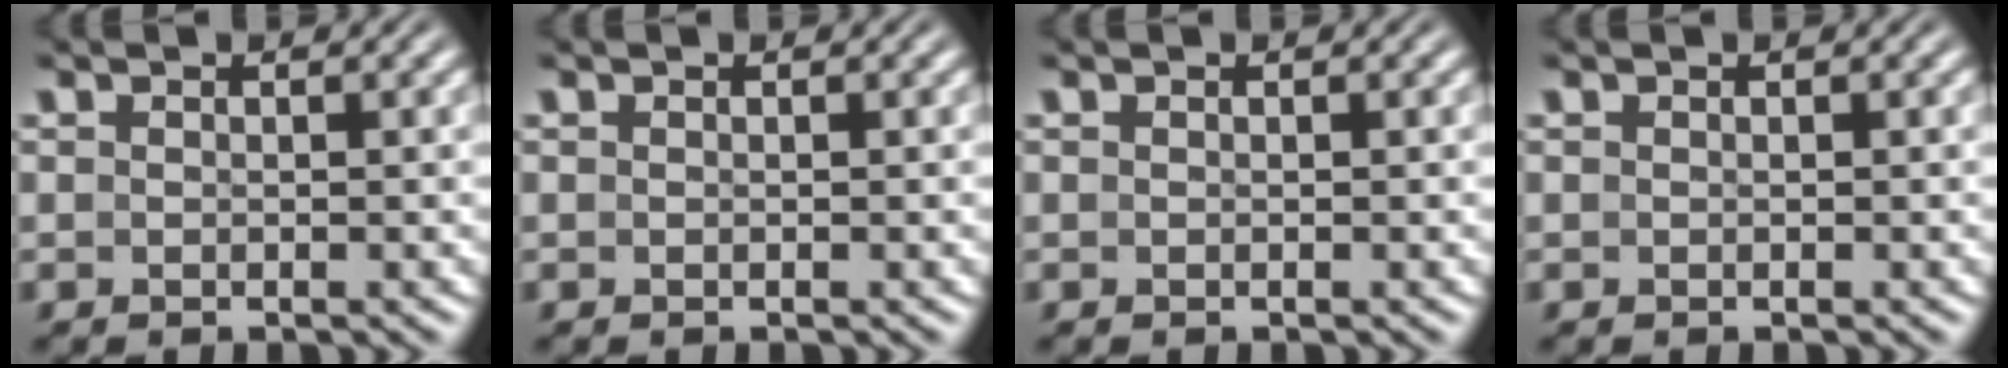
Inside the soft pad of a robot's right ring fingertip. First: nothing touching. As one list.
[{"total": 0.0}, {"total": 0.0}, {"total": 0.0}]